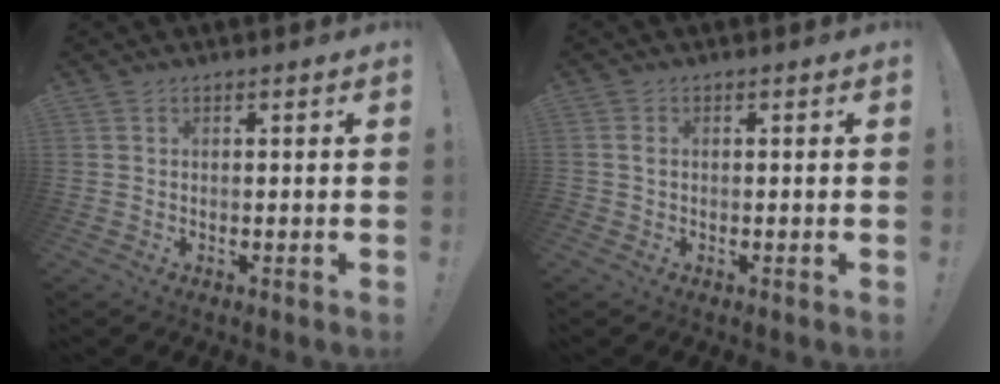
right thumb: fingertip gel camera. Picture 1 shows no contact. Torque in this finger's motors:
{"motor_torque": [0.83, 1.26, 0.90, -0.35, 0.05]}